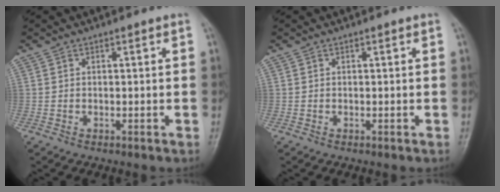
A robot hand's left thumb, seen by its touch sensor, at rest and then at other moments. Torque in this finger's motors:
{"motor_torque": [0.08, 0.10, -0.07, -0.04, 0.00]}